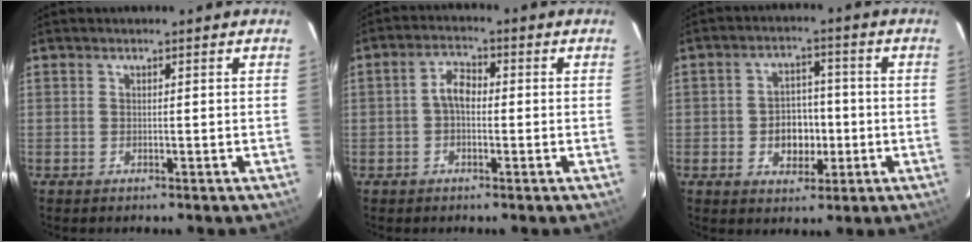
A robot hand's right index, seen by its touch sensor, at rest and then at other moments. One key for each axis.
{"total": 3.6, "fx": -0.5, "fy": 2.2, "fz": 2.8, "tx": -0.053, "ty": 0.015, "tz": -0.009}
{"total": 7.1, "fx": -1.6, "fy": 5.5, "fz": 4.1, "tx": -0.084, "ty": 0.014, "tz": -0.016}